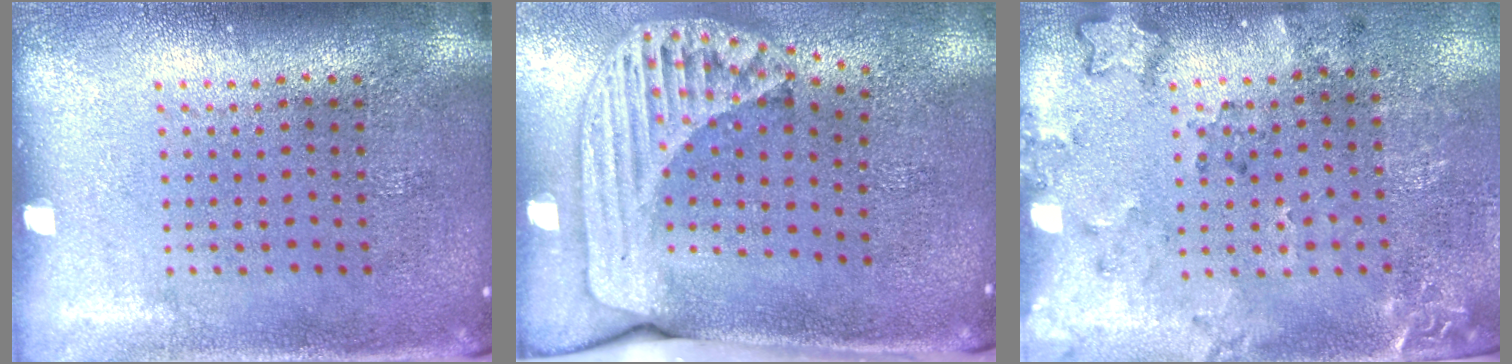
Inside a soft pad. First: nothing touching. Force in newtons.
{"total": 2.4, "press": 1.8, "slide": 1.7}
{"total": 1.9, "press": 1.5, "slide": 1.2}